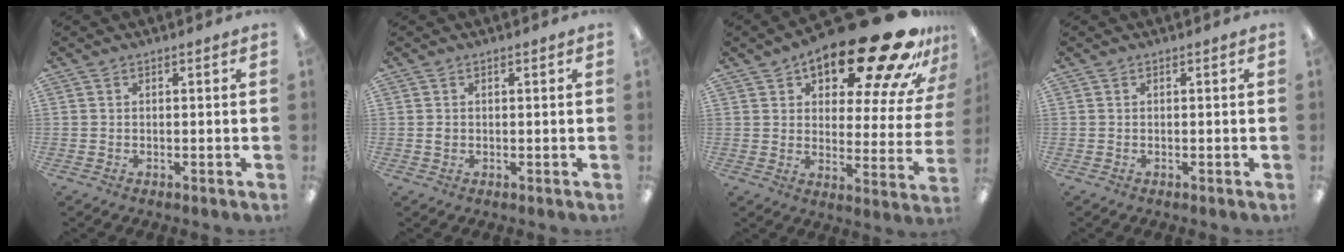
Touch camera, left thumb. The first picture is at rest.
{"total": 0.8, "force": [0.1, 0.8, 0.3], "torque": [-0.007, 0.004, 0.001]}
{"total": 25.4, "force": [18.0, 8.2, 15.9], "torque": [-0.221, -0.117, 0.286]}
{"total": 0.0}